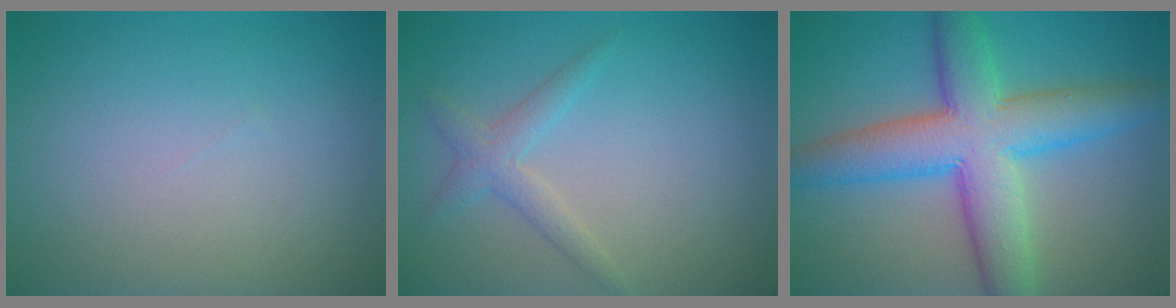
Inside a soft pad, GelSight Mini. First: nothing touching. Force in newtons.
{"total": 2.0, "press": 2.0, "slide": 0.1}
{"total": 9.0, "press": 9.0, "slide": 0.1}